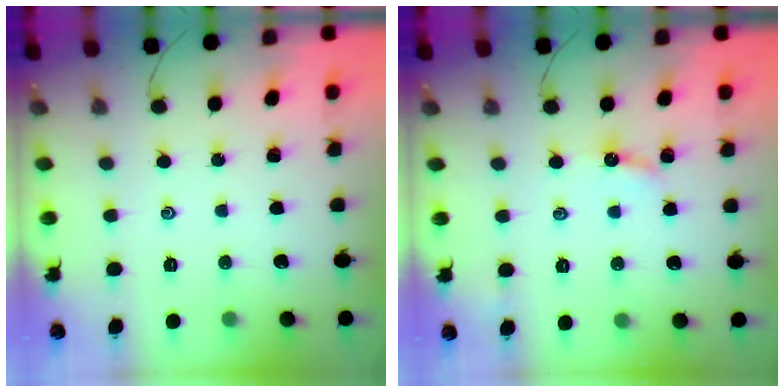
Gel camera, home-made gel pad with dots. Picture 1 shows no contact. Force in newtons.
{"total": 5.3, "press": 5.3, "slide": 0.6}